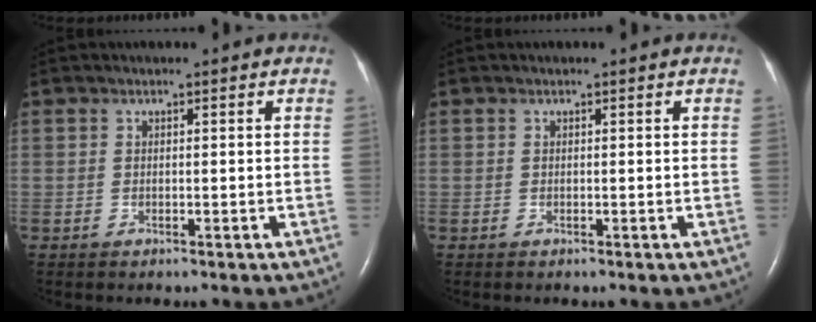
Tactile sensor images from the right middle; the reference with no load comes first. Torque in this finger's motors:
{"motor_torque": [-0.09, 0.08, 0.00, 0.00]}